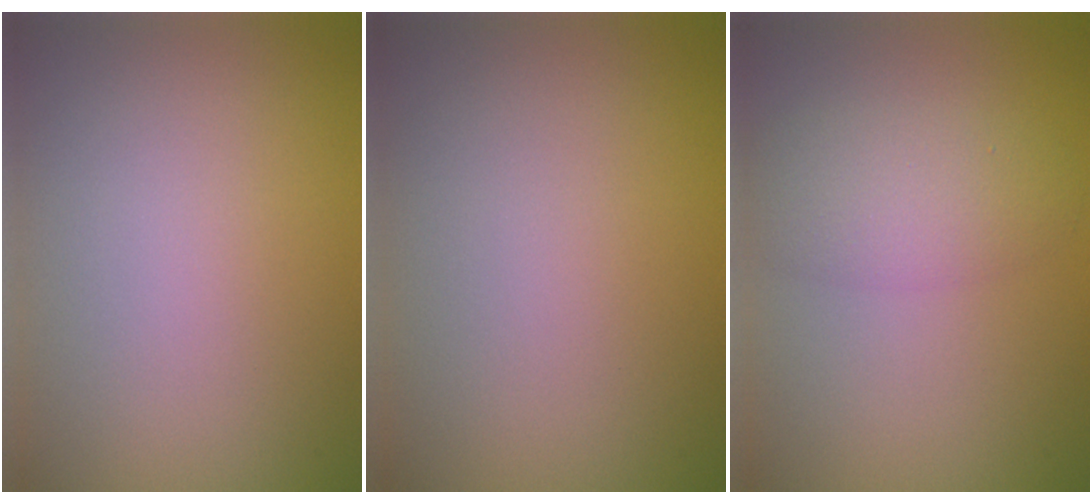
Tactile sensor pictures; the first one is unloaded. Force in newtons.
{"total": 0.0}
{"total": 3.4, "press": 3.4, "slide": 0.1}